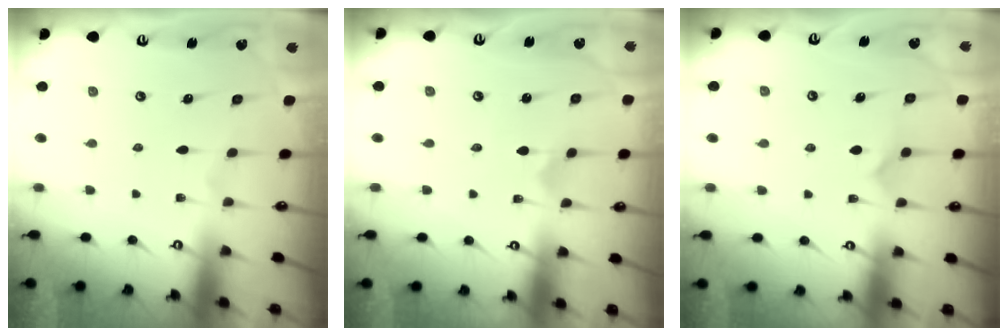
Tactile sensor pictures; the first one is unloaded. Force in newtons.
{"total": 0.9, "press": 0.9, "slide": 0.1}
{"total": 5.6, "press": 5.6, "slide": 0.4}